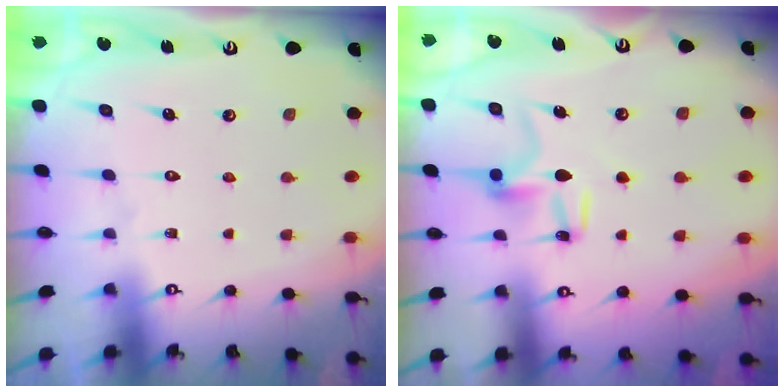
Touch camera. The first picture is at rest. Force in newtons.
{"total": 8.0, "press": 8.0, "slide": 0.5}